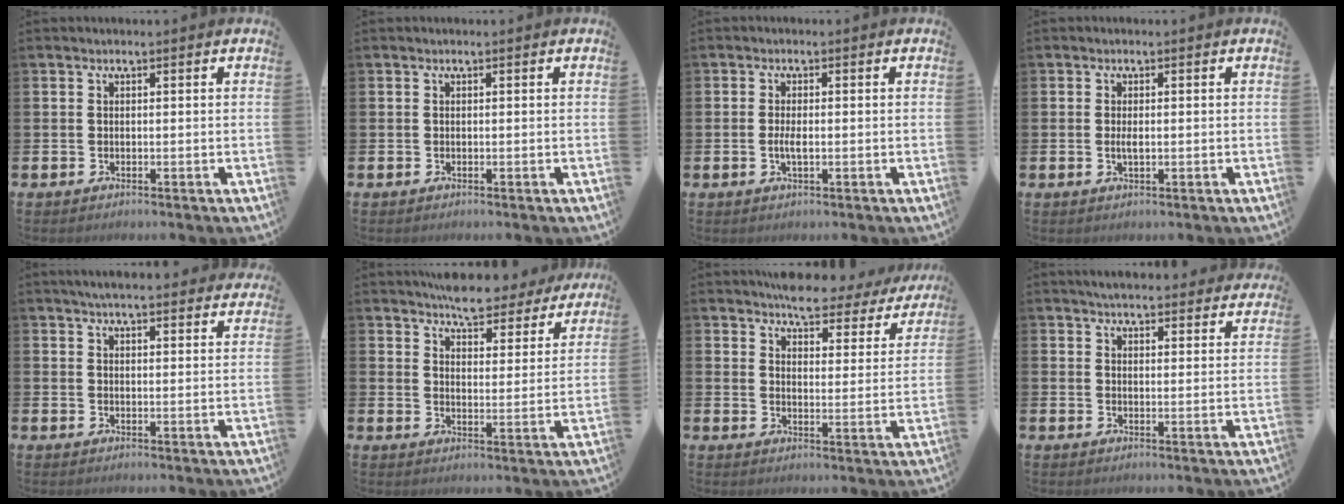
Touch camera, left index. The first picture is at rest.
{"total": 0.0}
{"total": 1.9, "force": [-0.2, 0.6, 1.8], "torque": [-0.031, 0.000, -0.005]}
{"total": 1.4, "force": [0.0, 0.5, 1.3], "torque": [-0.023, 0.002, -0.001]}
{"total": 4.4, "force": [4.2, 0.4, 1.1], "torque": [-0.030, -0.014, 0.077]}
{"total": 6.5, "force": [6.3, 1.5, 1.1], "torque": [-0.037, -0.038, 0.111]}
{"total": 5.5, "force": [5.2, 1.4, 1.1], "torque": [-0.036, -0.033, 0.088]}
{"total": 4.8, "force": [4.7, 0.5, 0.8], "torque": [-0.026, -0.022, 0.085]}